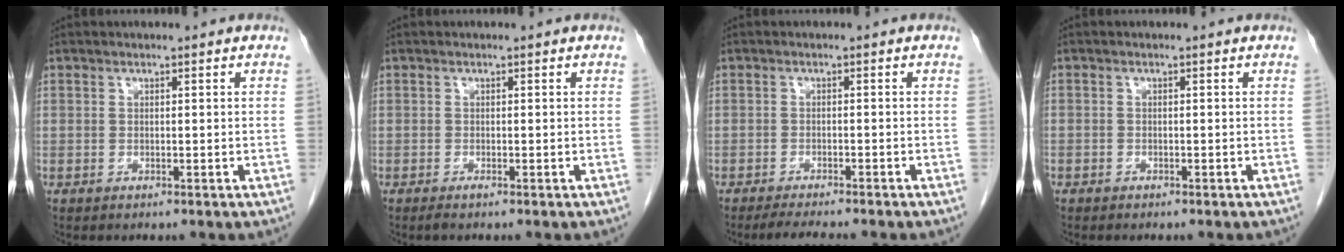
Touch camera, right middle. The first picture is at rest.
{"total": 0.6, "force": [-0.4, -0.1, 0.4], "torque": [-0.008, -0.001, -0.008]}
{"total": 4.8, "force": [-4.1, 0.0, 2.4], "torque": [-0.035, -0.011, -0.063]}
{"total": 0.5, "force": [-0.4, 0.4, 0.0], "torque": [0.000, 0.004, -0.006]}